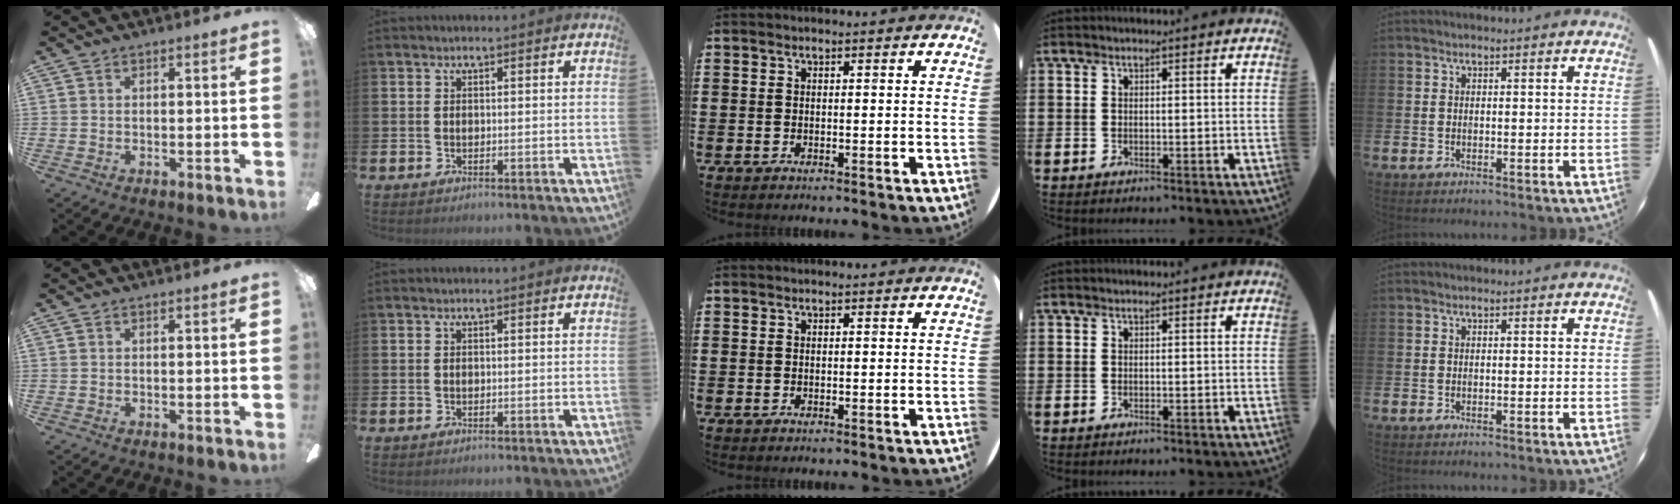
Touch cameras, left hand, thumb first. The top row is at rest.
{}